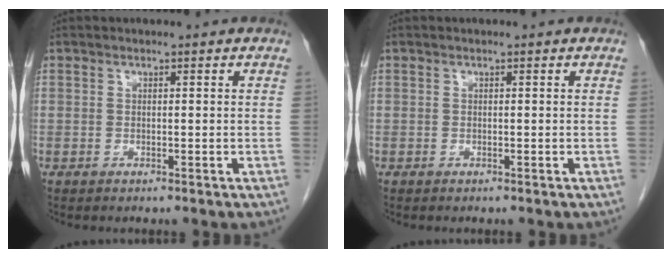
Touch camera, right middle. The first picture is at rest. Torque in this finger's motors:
{"motor_torque": [-0.27, -0.15, 0.00, -0.01]}